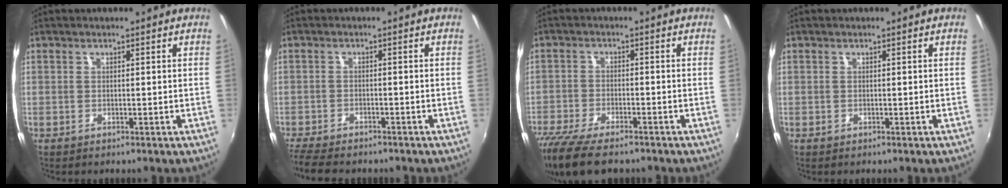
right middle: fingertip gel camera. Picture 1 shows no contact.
{"total": 8.4, "force": [-7.4, 2.1, 3.4], "torque": [-0.092, -0.028, -0.126]}
{"total": 13.8, "force": [-10.9, 3.9, 7.5], "torque": [-0.173, -0.050, -0.190]}
{"total": 0.0}